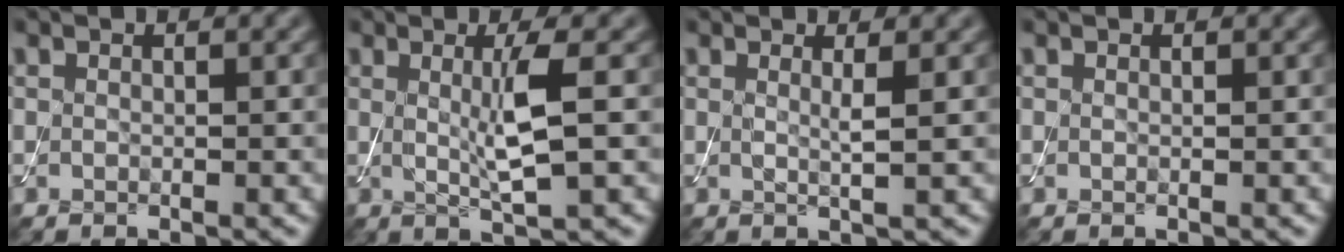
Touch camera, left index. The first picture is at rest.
{"total": 4.0, "force": [0.4, 0.7, 4.0], "torque": [-0.072, -0.010, 0.010]}
{"total": 1.5, "force": [0.4, 0.3, 1.4], "torque": [-0.022, -0.004, 0.001]}
{"total": 0.0}